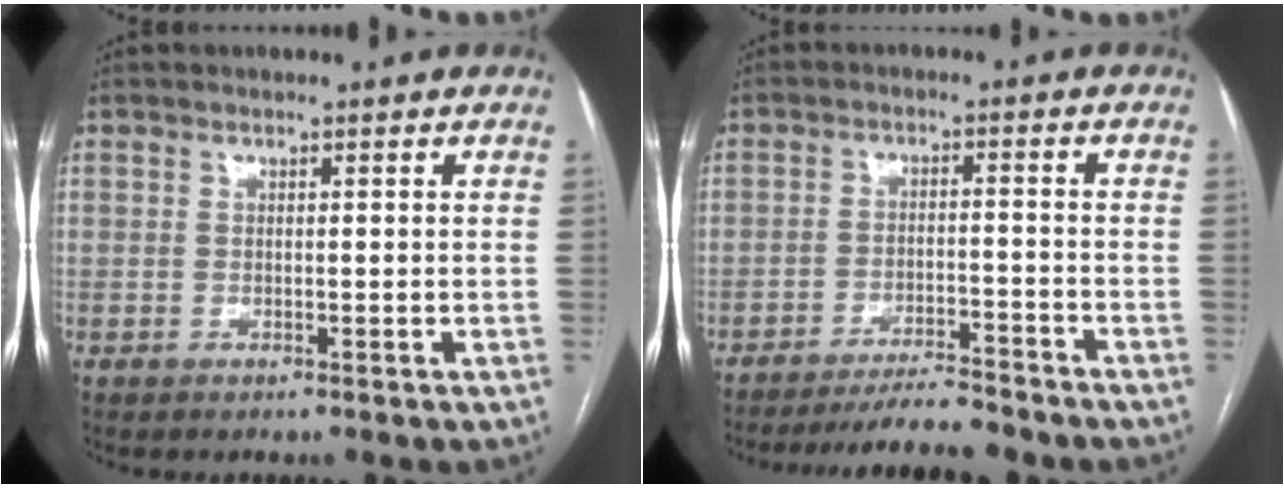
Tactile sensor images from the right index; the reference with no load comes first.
{"total": 9.8, "force": [-9.2, 0.0, 3.2], "torque": [-0.039, -0.012, -0.144]}